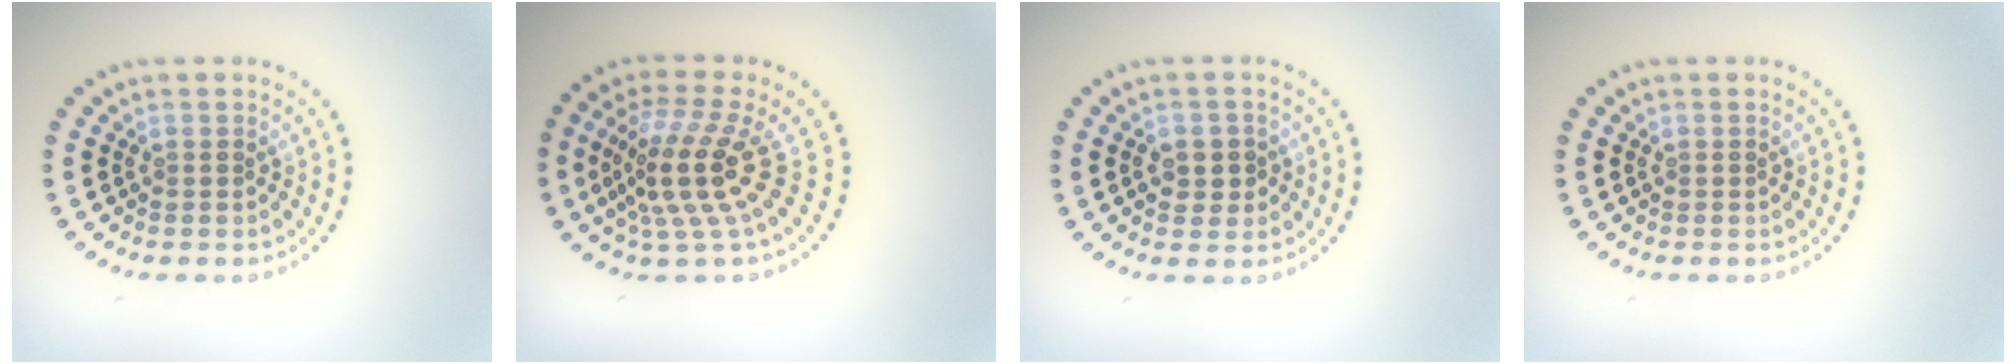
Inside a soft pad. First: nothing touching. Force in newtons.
{"total": 4.9, "press": 3.5, "slide": 3.4}
{"total": 1.9, "press": 1.8, "slide": 0.2}
{"total": 0.0}